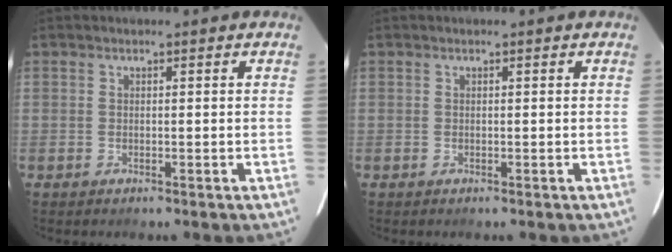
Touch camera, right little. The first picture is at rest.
{"total": 0.0}